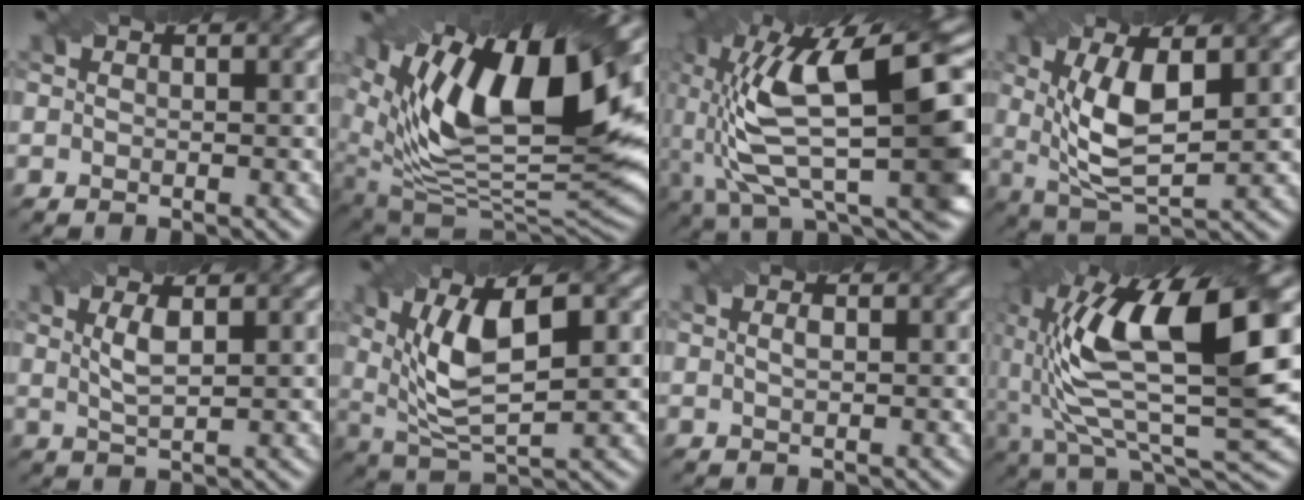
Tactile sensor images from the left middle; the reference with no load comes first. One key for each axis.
{"total": 15.2, "fx": 6.7, "fy": 6.3, "fz": 12.1, "tx": -0.227, "ty": 0.010, "tz": 0.115}
{"total": 13.9, "fx": 1.5, "fy": 5.2, "fz": 12.8, "tx": -0.238, "ty": 0.012, "tz": 0.032}
{"total": 6.8, "fx": 1.1, "fy": 2.6, "fz": 6.1, "tx": -0.125, "ty": -0.007, "tz": 0.023}
{"total": 2.4, "fx": 0.8, "fy": 0.7, "fz": 2.2, "tx": -0.044, "ty": -0.001, "tz": 0.019}
{"total": 8.0, "fx": 1.8, "fy": 3.2, "fz": 7.1, "tx": -0.143, "ty": -0.001, "tz": 0.032}
{"total": 0.9, "fx": 0.1, "fy": 0.3, "fz": 0.8, "tx": -0.017, "ty": 0.002, "tz": 0.004}
{"total": 14.2, "fx": 3.1, "fy": 5.0, "fz": 12.9, "tx": -0.252, "ty": 0.001, "tz": 0.056}